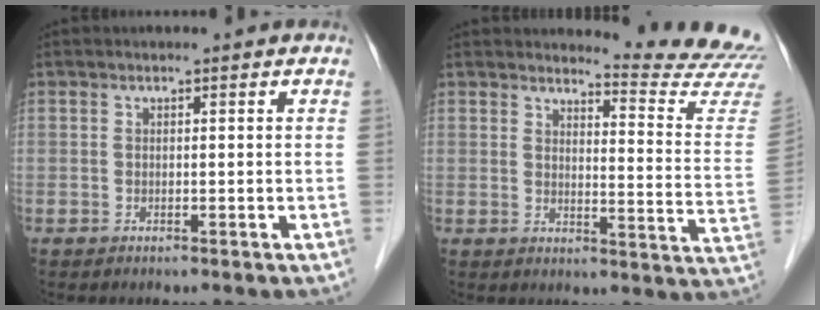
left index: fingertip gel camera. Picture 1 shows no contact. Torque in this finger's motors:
{"motor_torque": [0.38, -0.43, 0.19, 0.01]}